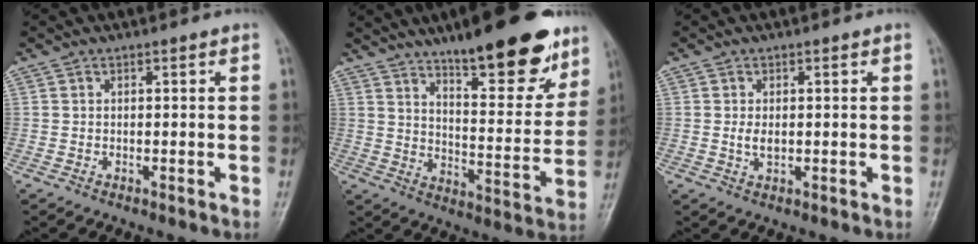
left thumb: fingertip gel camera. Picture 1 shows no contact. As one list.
[{"total": 20.4, "force": [13.8, 5.9, 13.8], "torque": [-0.147, -0.067, 0.208]}, {"total": 2.0, "force": [0.1, 1.2, 1.6], "torque": [-0.028, -0.004, 0.004]}]